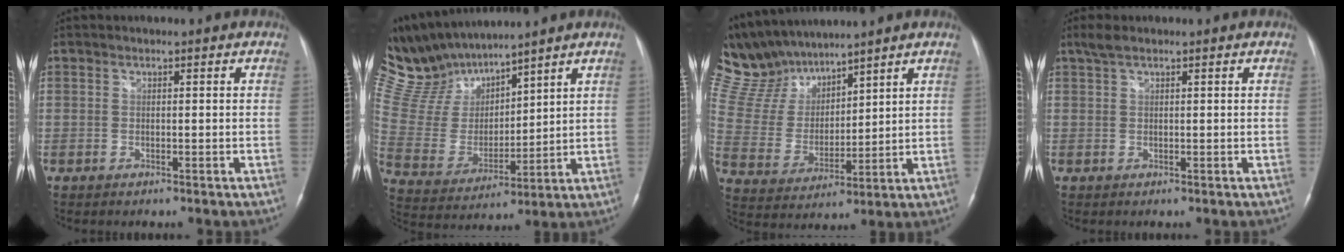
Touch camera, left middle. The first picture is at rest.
{"total": 13.6, "force": [12.6, 3.5, 4.0], "torque": [-0.103, 0.013, 0.262]}
{"total": 12.6, "force": [11.5, 3.8, 3.5], "torque": [-0.094, 0.021, 0.239]}
{"total": 2.0, "force": [1.5, 0.4, 1.2], "torque": [-0.030, 0.014, 0.032]}